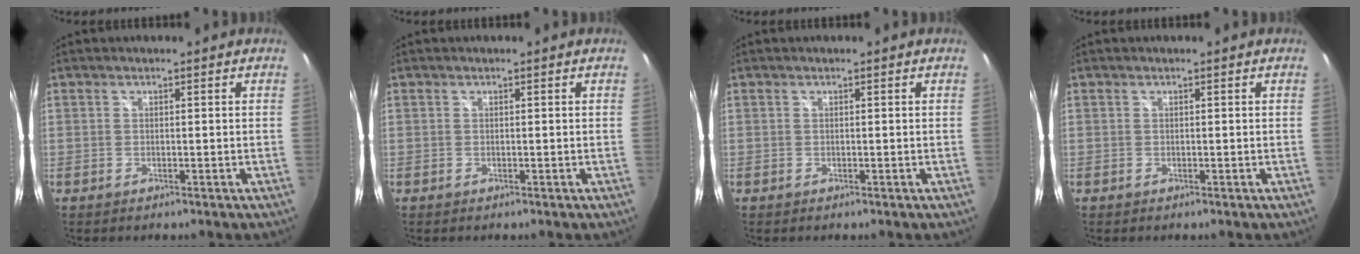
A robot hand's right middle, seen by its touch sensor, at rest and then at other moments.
{"total": 0.0}
{"total": 0.0}
{"total": 0.0}